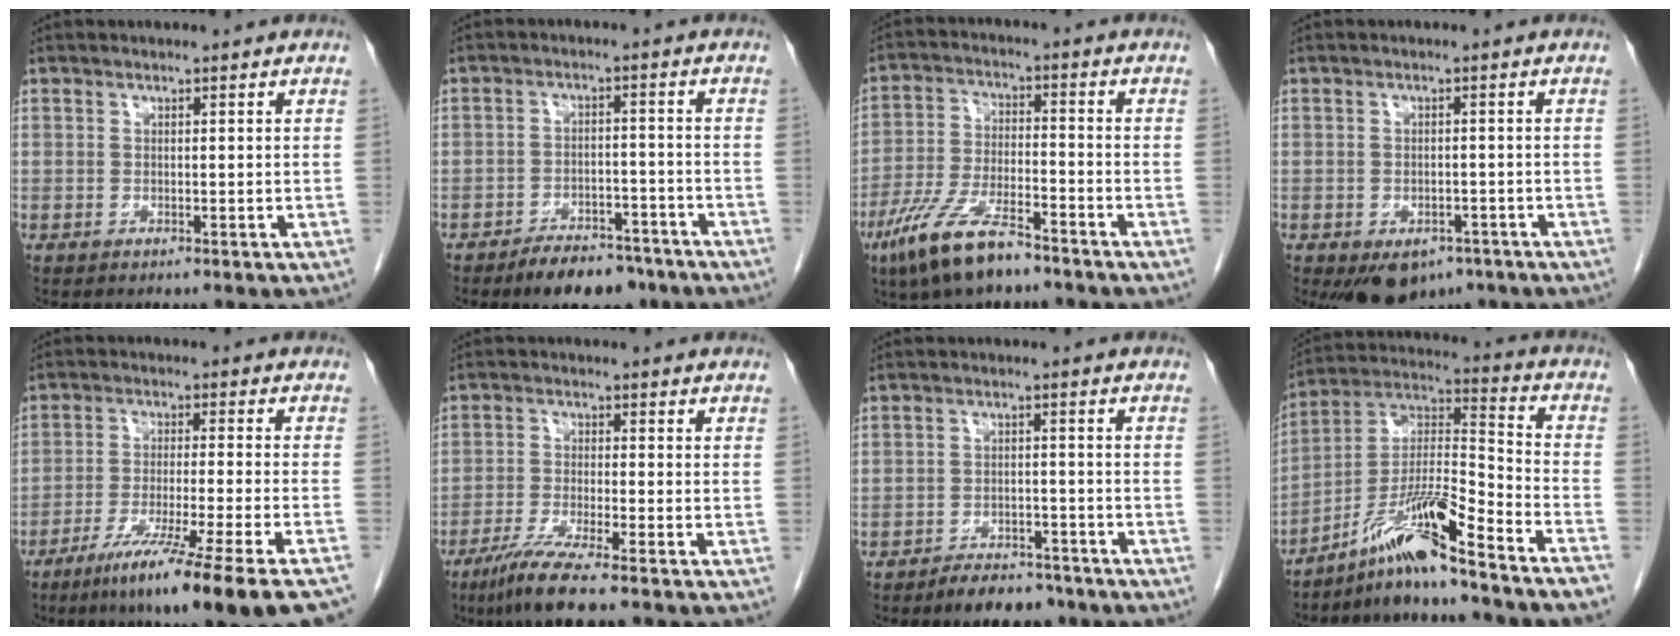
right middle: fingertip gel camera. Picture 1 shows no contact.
{"total": 8.3, "force": [-6.6, 3.5, 3.8], "torque": [-0.052, 0.003, -0.101]}
{"total": 11.1, "force": [-7.7, 2.6, 7.5], "torque": [-0.159, -0.020, -0.142]}
{"total": 7.6, "force": [-5.0, 4.6, 3.4], "torque": [-0.046, 0.000, -0.067]}
{"total": 18.7, "force": [-13.8, -1.1, 12.5], "torque": [-0.148, -0.053, -0.214]}
{"total": 7.3, "force": [-5.4, -0.5, 4.8], "torque": [-0.094, -0.025, -0.100]}
{"total": 6.0, "force": [-5.0, 2.5, 2.3], "torque": [-0.034, 0.001, -0.074]}
{"total": 13.5, "force": [-10.3, -0.7, 8.8], "torque": [-0.158, 0.012, -0.183]}